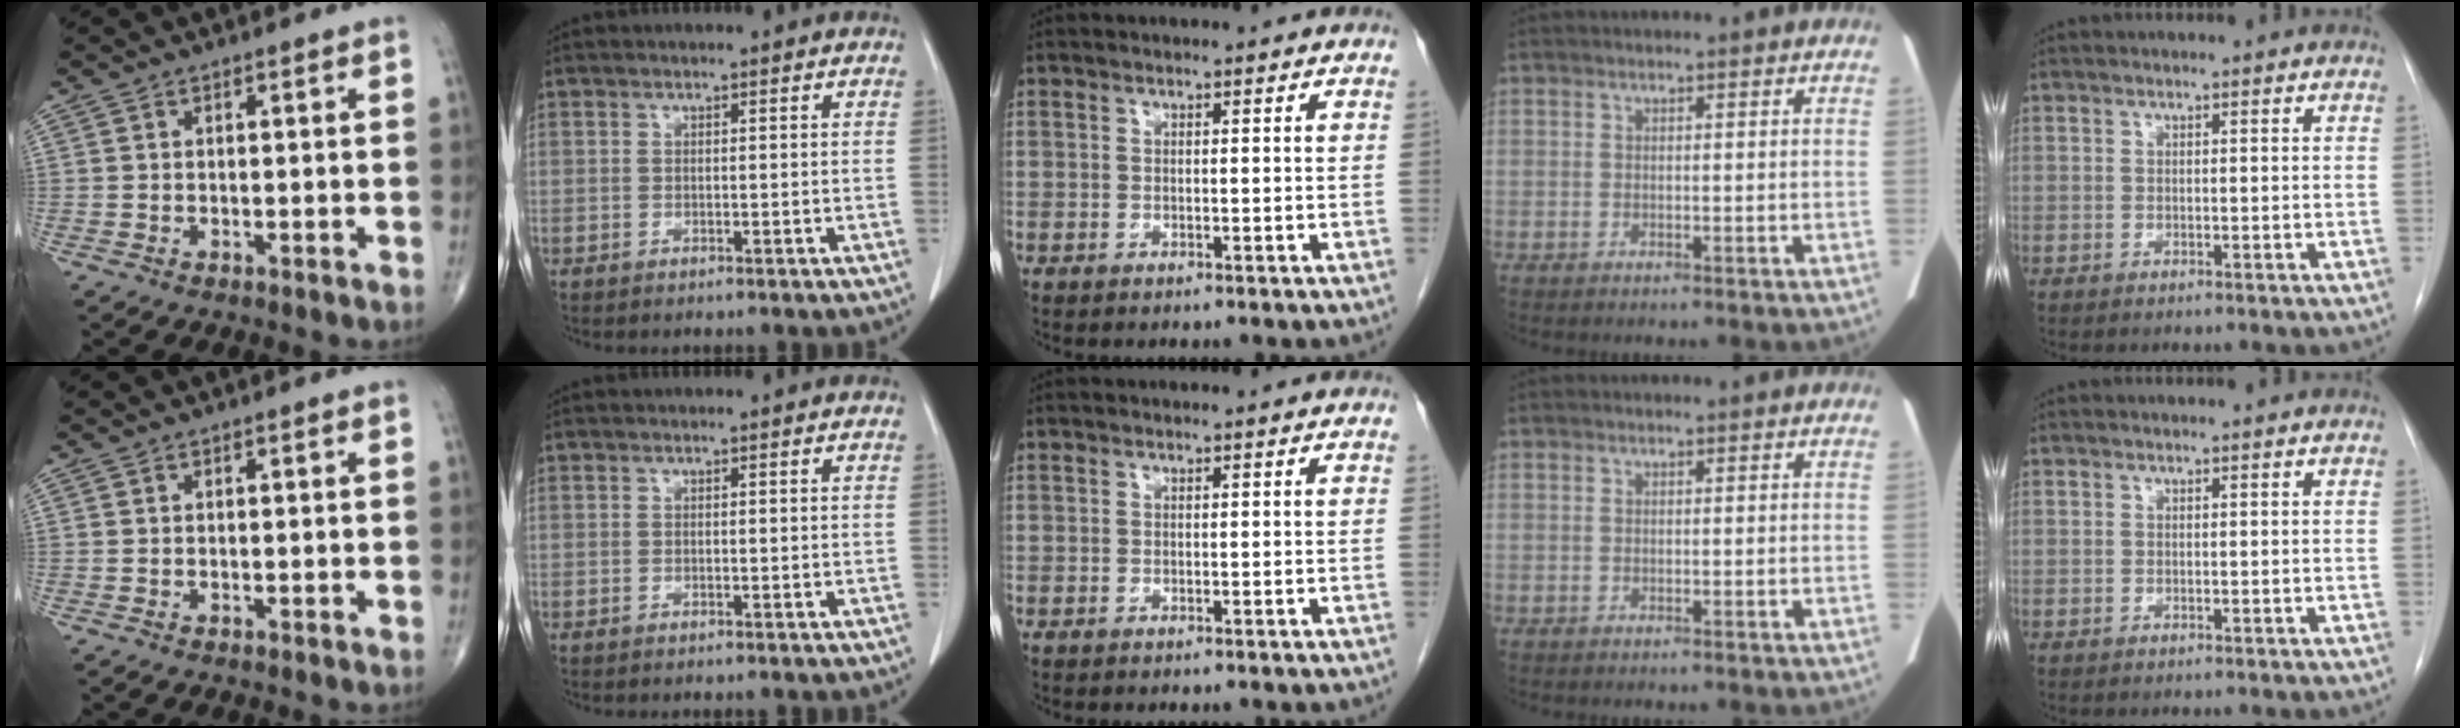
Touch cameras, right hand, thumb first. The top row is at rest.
{}